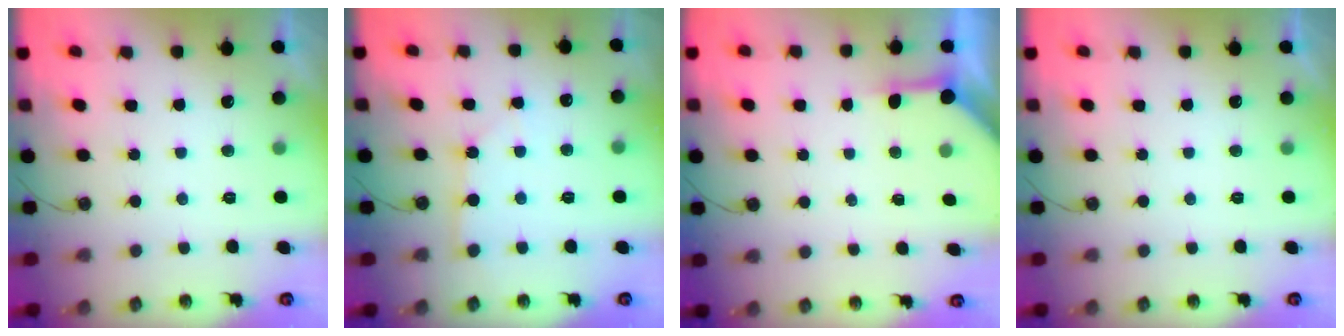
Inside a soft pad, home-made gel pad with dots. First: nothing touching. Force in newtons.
{"total": 2.4, "press": 2.4, "slide": 0.4}
{"total": 4.0, "press": 3.9, "slide": 0.5}
{"total": 0.0}